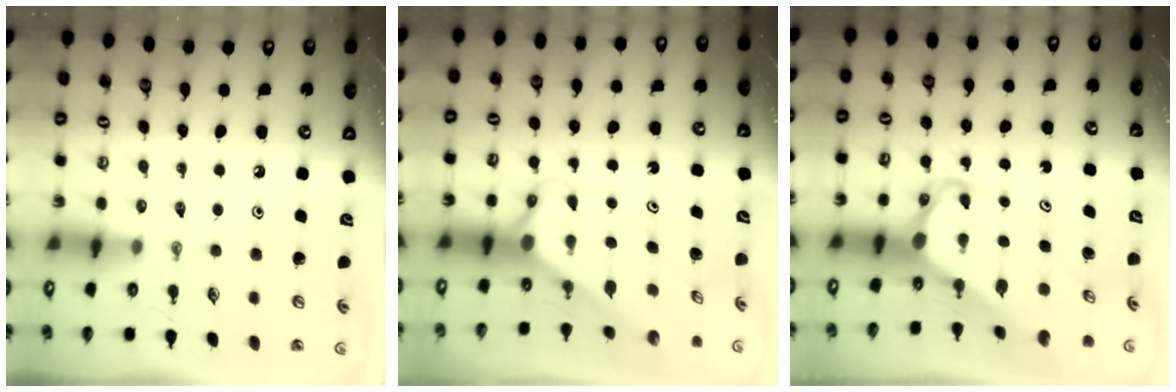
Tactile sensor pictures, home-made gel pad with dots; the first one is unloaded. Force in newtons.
{"total": 2.7, "press": 2.7, "slide": 0.0}
{"total": 3.9, "press": 3.8, "slide": 0.4}